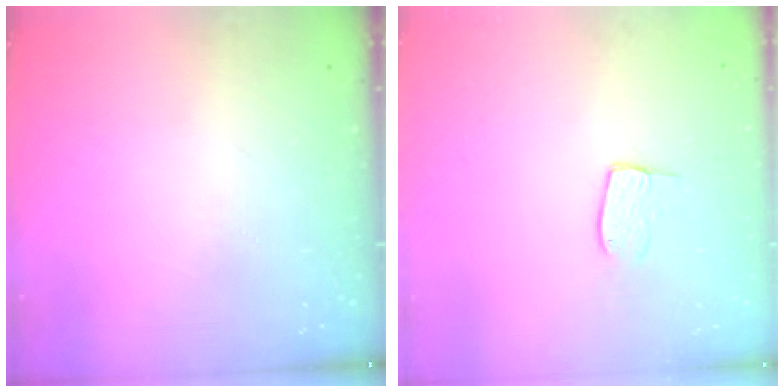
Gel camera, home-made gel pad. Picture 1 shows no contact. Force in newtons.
{"total": 6.1, "press": 6.1, "slide": 0.5}